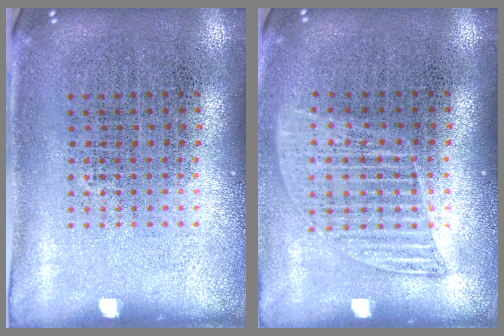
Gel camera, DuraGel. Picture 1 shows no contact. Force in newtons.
{"total": 1.2, "press": 1.1, "slide": 0.5}